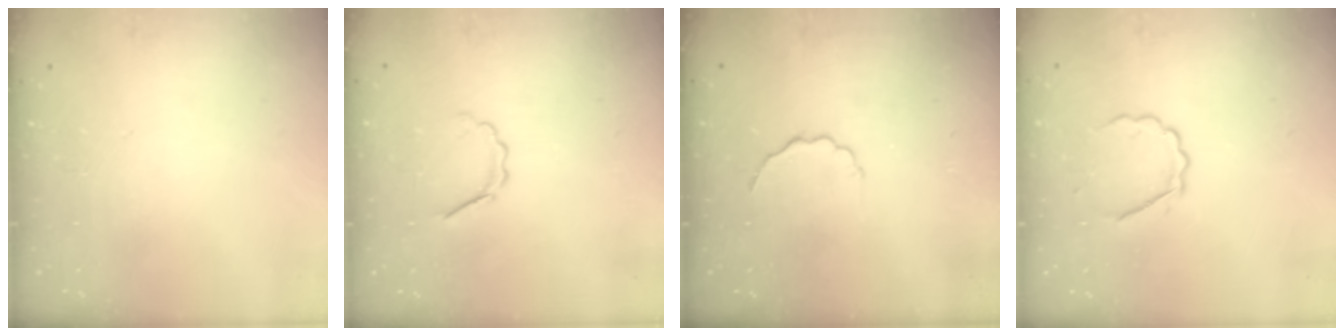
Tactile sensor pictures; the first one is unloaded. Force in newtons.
{"total": 3.6, "press": 3.5, "slide": 0.7}
{"total": 2.9, "press": 2.8, "slide": 0.8}
{"total": 4.2, "press": 4.2, "slide": 0.7}